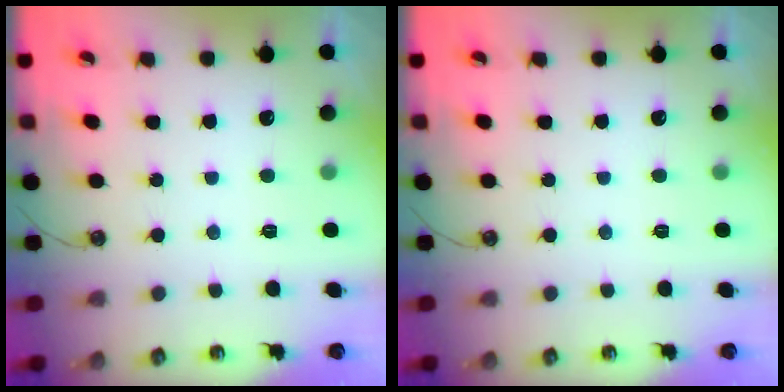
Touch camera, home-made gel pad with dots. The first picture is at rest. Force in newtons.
{"total": 0.0}